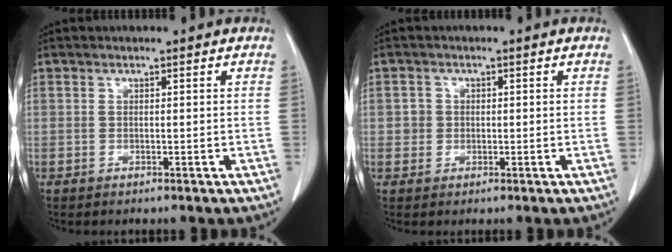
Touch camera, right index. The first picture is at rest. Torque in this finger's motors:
{"motor_torque": [0.08, -0.09, 0.03, 0.02]}